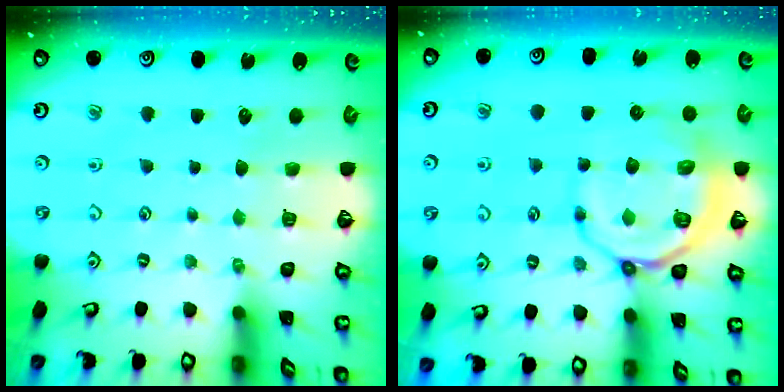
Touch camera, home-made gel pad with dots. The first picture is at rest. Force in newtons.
{"total": 10.7, "press": 10.3, "slide": 2.8}